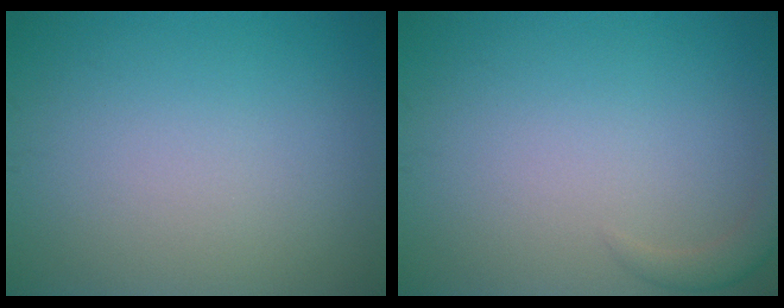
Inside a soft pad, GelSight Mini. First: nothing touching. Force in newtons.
{"total": 1.4, "press": 1.4, "slide": 0.2}